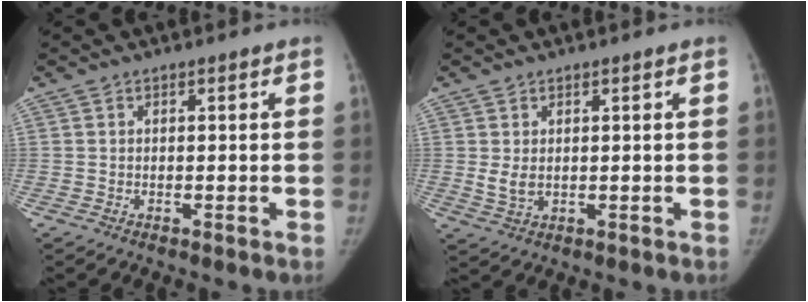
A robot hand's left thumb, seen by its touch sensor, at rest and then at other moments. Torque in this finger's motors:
{"motor_torque": [-0.14, -0.05, 0.41, -0.44, 0.01]}